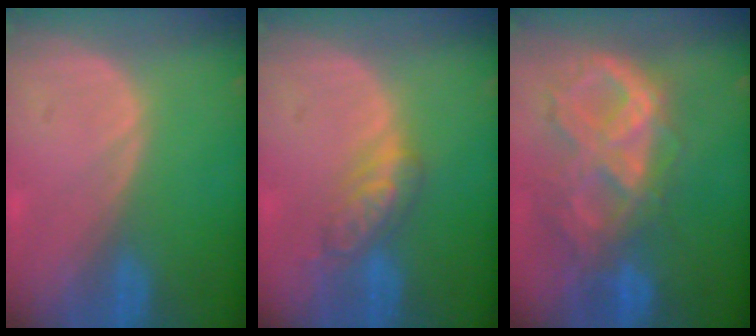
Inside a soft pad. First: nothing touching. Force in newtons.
{"total": 5.2, "press": 5.1, "slide": 0.8}
{"total": 10.6, "press": 8.9, "slide": 5.7}